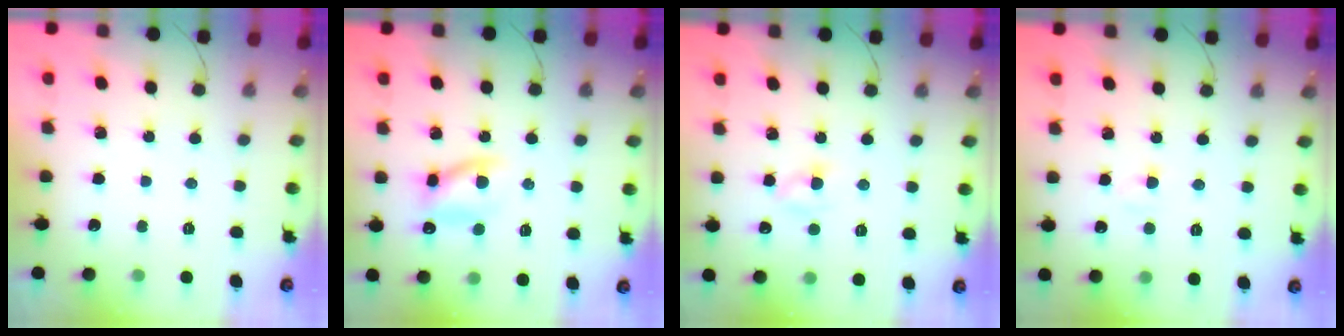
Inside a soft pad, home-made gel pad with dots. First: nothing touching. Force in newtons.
{"total": 8.9, "press": 8.6, "slide": 2.2}
{"total": 2.6, "press": 2.3, "slide": 1.1}
{"total": 1.9, "press": 1.7, "slide": 0.8}